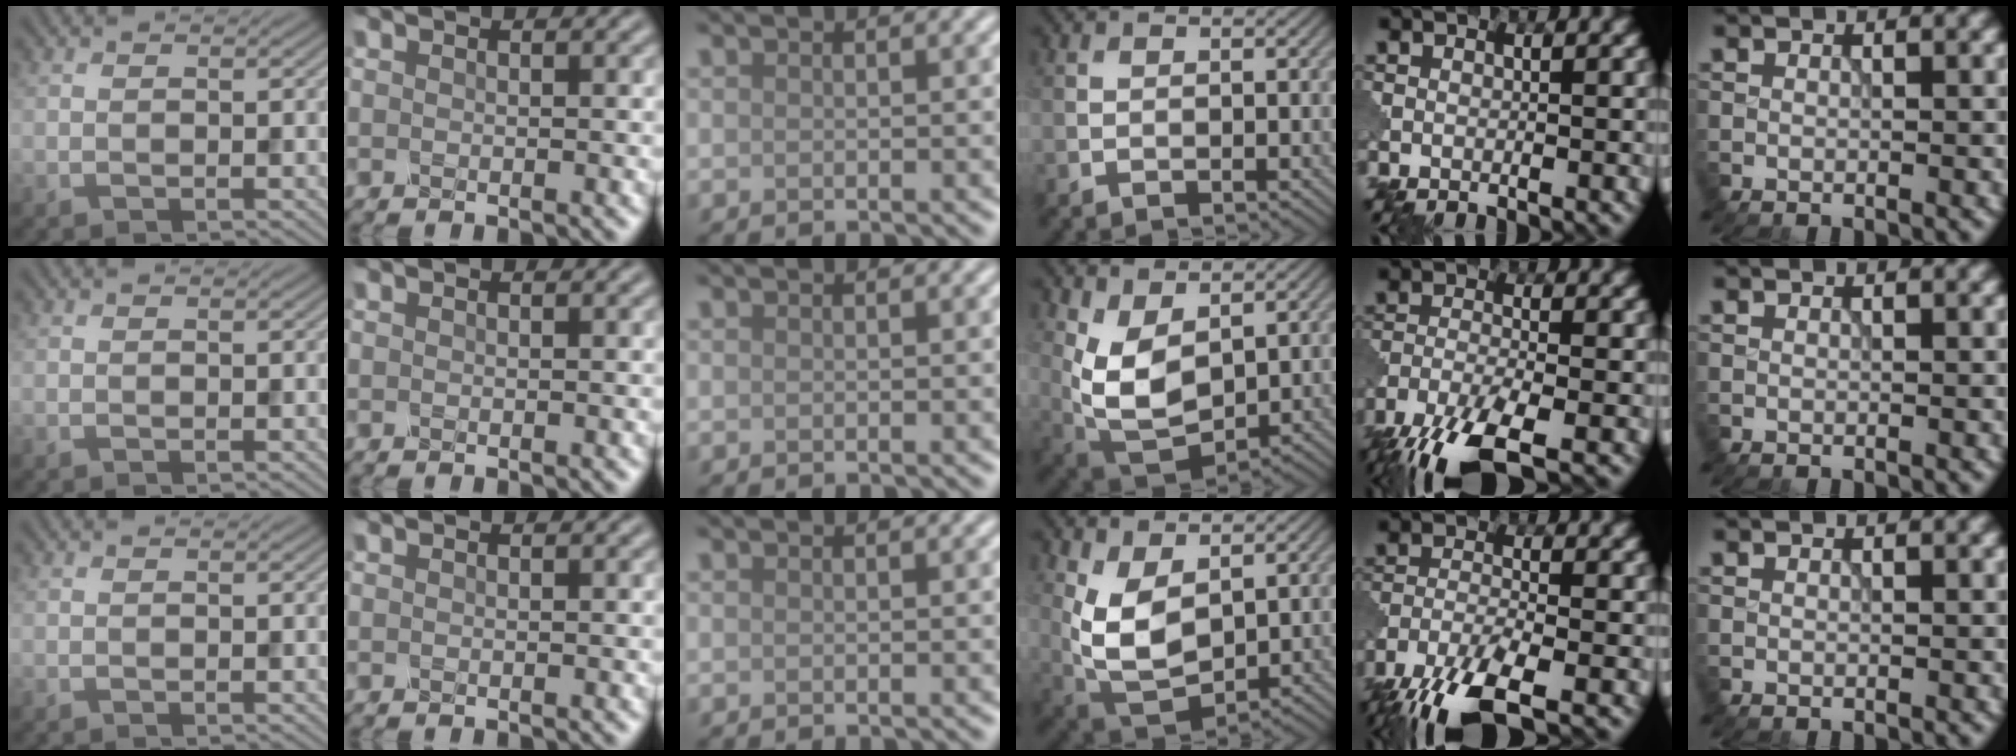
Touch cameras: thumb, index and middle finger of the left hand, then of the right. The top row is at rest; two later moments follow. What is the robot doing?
{"motion": "squeeze", "object": "clothespin"}